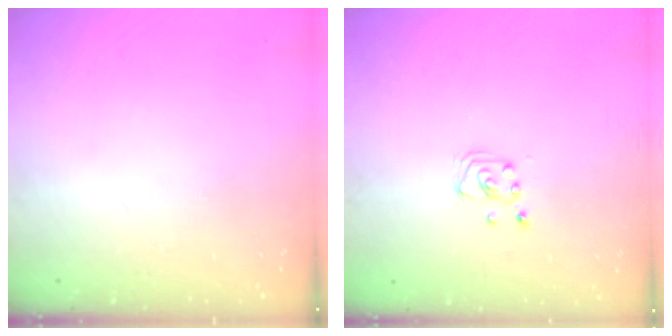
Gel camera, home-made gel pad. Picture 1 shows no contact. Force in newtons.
{"total": 2.3, "press": 2.3, "slide": 0.2}